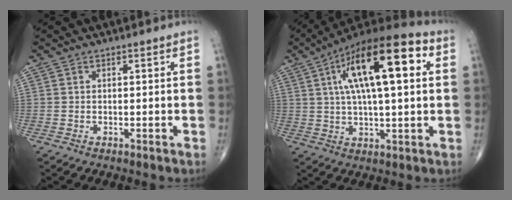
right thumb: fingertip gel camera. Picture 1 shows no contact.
{"total": 20.9, "force": [5.7, 7.3, 18.8], "torque": [-0.302, 0.016, 0.084]}